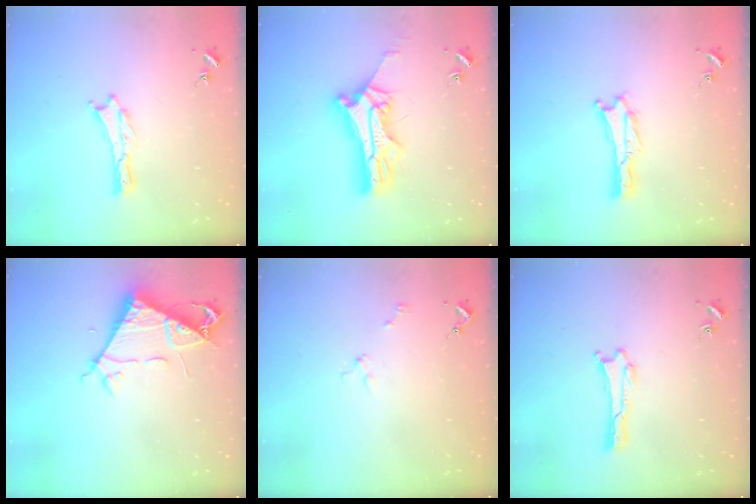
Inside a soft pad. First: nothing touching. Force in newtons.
{"total": 10.4, "press": 10.4, "slide": 0.8}
{"total": 0.0}
{"total": 7.5, "press": 7.5, "slide": 0.7}
{"total": 2.0, "press": 2.0, "slide": 0.2}
{"total": 0.0}